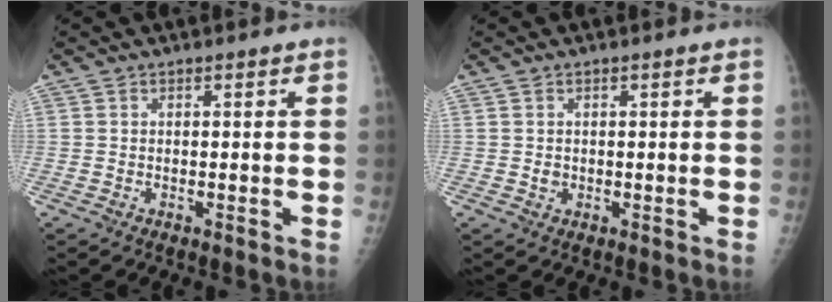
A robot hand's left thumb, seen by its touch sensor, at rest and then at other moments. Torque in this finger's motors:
{"motor_torque": [0.40, 0.62, 0.17, 0.04, 0.00]}